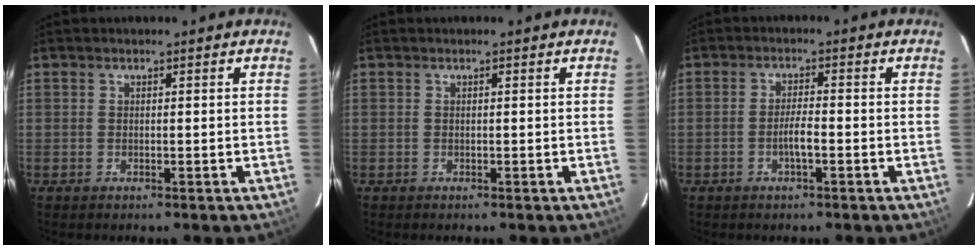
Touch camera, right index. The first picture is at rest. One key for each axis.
{"total": 0.0}
{"total": 2.9, "fx": -1.0, "fy": 0.3, "fz": 2.7, "tx": -0.047, "ty": 0.002, "tz": -0.019}